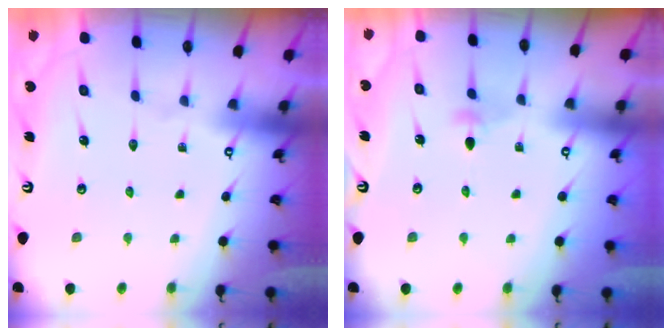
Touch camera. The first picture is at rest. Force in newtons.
{"total": 2.8, "press": 2.7, "slide": 0.8}